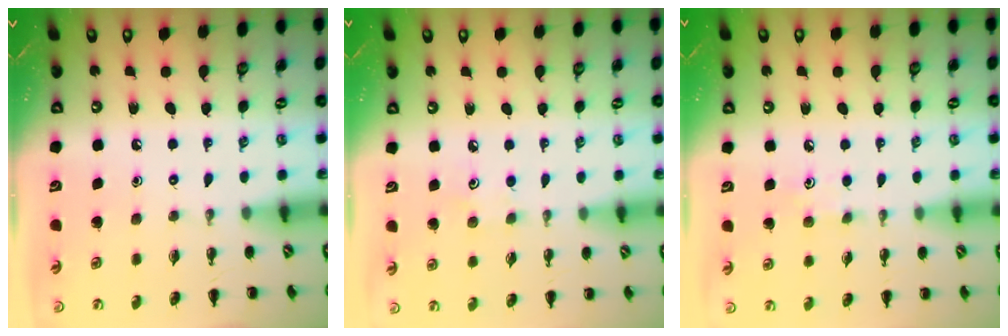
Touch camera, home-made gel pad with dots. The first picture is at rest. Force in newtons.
{"total": 3.0, "press": 2.9, "slide": 0.8}
{"total": 5.9, "press": 5.7, "slide": 1.4}